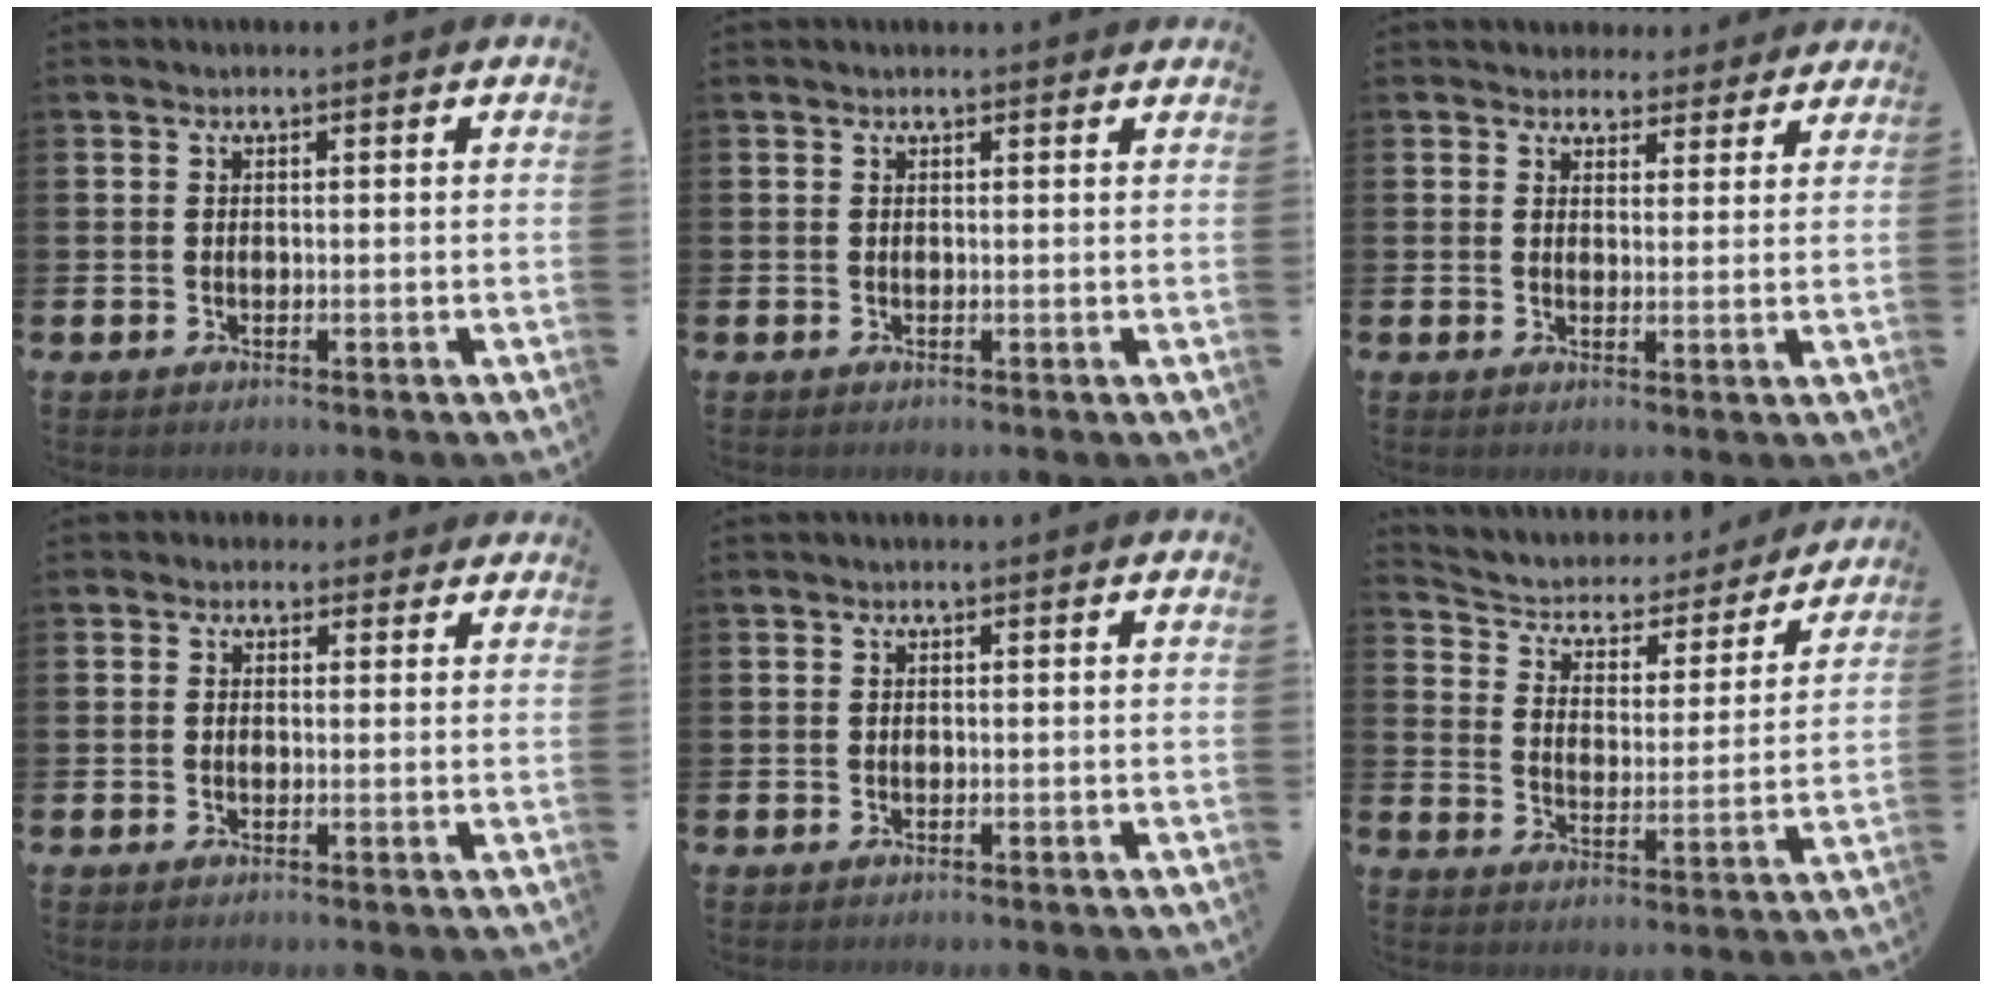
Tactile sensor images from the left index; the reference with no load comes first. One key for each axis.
{"total": 0.5, "fx": 0.5, "fy": 0.0, "fz": 0.1, "tx": 0.009, "ty": -0.005, "tz": 0.007}
{"total": 3.6, "fx": 3.2, "fy": 1.6, "fz": -0.2, "tx": -0.001, "ty": -0.015, "tz": 0.056}
{"total": 1.5, "fx": 1.2, "fy": 1.0, "fz": 0.0, "tx": 0.003, "ty": 0.003, "tz": 0.019}
{"total": 0.0}
{"total": 4.5, "fx": 3.9, "fy": 2.0, "fz": 0.8, "tx": -0.049, "ty": -0.033, "tz": 0.058}